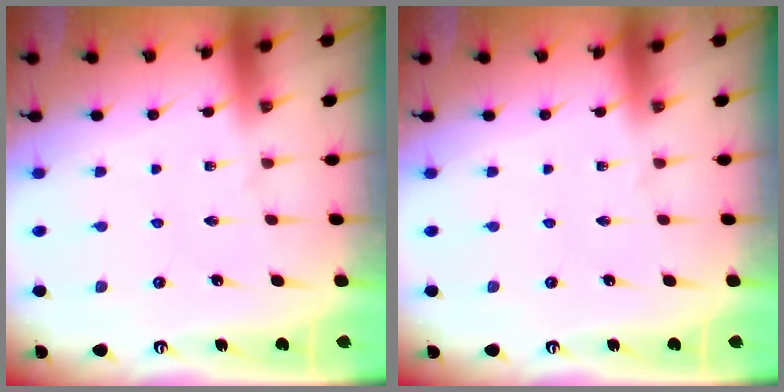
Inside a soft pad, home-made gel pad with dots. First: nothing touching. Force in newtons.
{"total": 0.0}